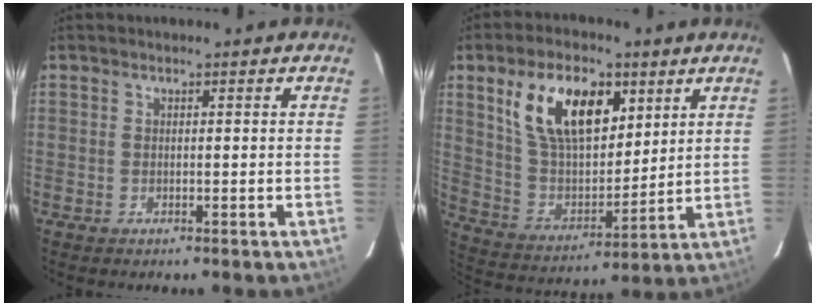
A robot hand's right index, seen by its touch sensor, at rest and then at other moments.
{"total": 17.7, "force": [8.1, 9.4, 12.6], "torque": [-0.235, 0.014, 0.158]}